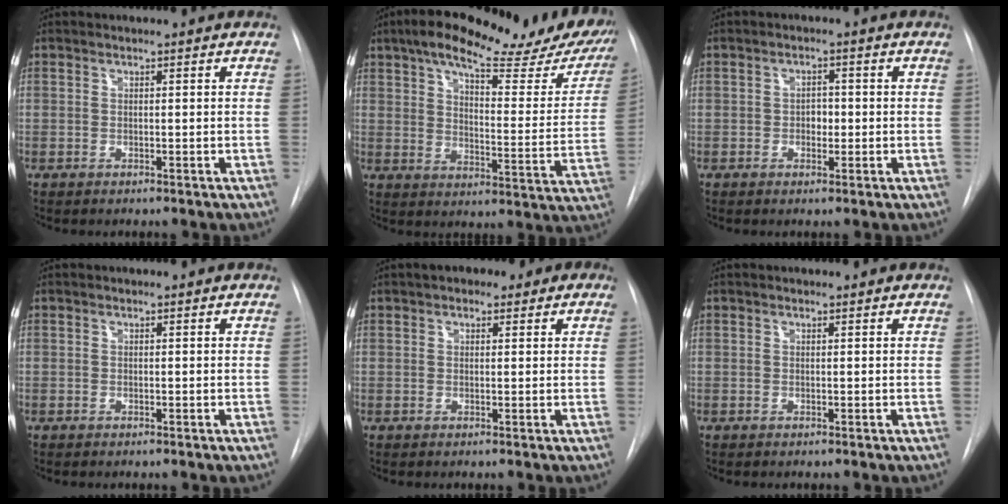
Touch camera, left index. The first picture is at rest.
{"total": 29.4, "force": [22.9, 6.9, 17.0], "torque": [-0.237, -0.012, 0.283]}
{"total": 2.2, "force": [-0.3, 1.5, 1.5], "torque": [-0.019, 0.006, -0.005]}
{"total": 0.0}
{"total": 3.7, "force": [2.1, 2.0, 2.2], "torque": [-0.032, 0.017, 0.027]}
{"total": 0.0}